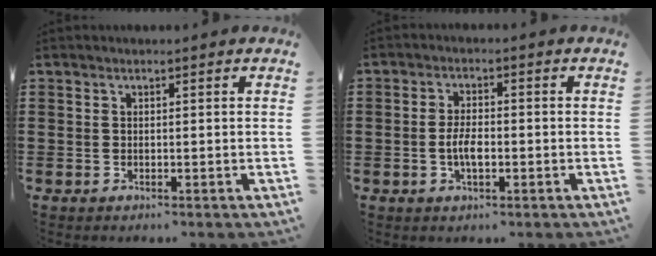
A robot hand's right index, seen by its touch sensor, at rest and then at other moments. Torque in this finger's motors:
{"motor_torque": [1.17, 0.97, 0.12, 0.06]}